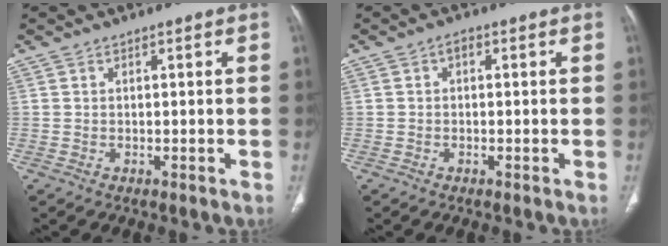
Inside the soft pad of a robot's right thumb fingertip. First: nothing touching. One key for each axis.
{"total": 1.1, "fx": 0.1, "fy": 0.7, "fz": 0.8, "tx": -0.001, "ty": 0.006, "tz": -0.005}